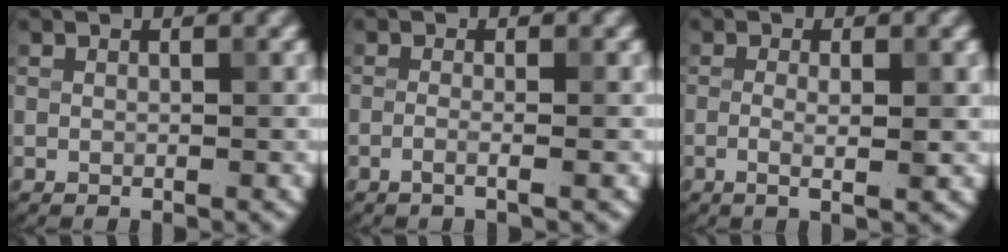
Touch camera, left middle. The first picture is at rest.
{"total": 1.7, "force": [-0.5, 0.5, 1.5], "torque": [-0.019, -0.002, -0.018]}
{"total": 2.5, "force": [-0.2, 0.5, 2.4], "torque": [-0.040, -0.004, -0.006]}